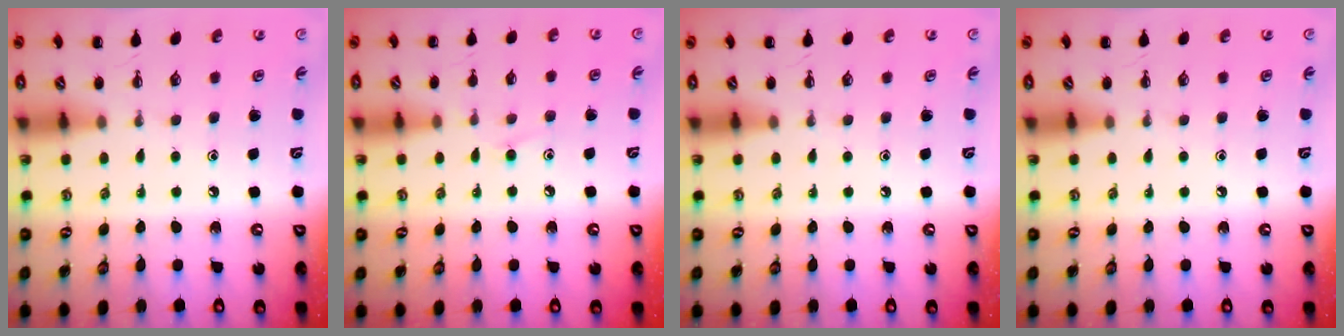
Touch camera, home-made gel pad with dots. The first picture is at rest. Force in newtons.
{"total": 7.7, "press": 7.3, "slide": 2.4}
{"total": 0.0}
{"total": 0.0}